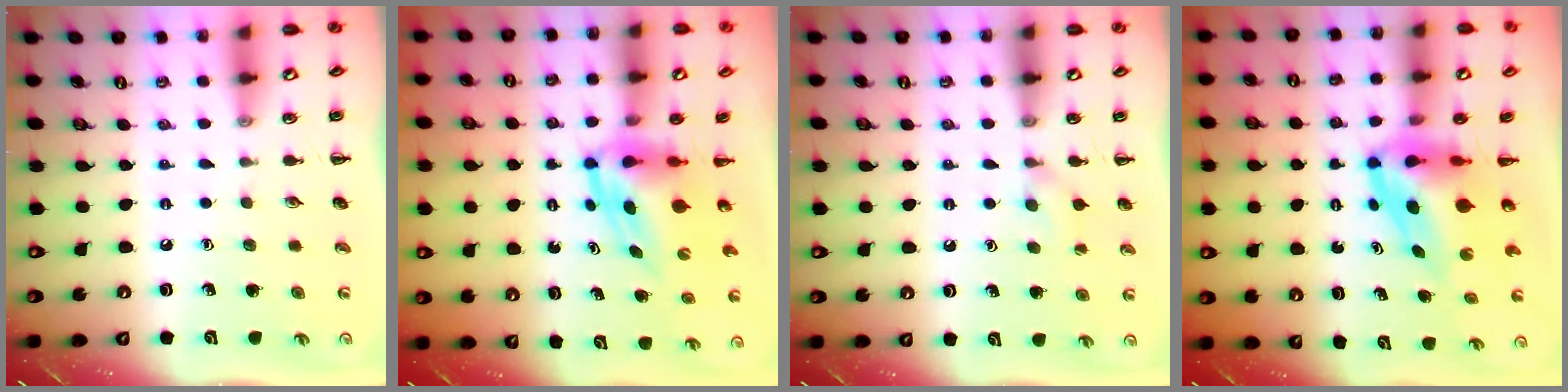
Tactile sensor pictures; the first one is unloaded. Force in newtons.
{"total": 4.5, "press": 4.4, "slide": 0.7}
{"total": 6.6, "press": 6.4, "slide": 1.7}
{"total": 6.9, "press": 6.7, "slide": 1.7}